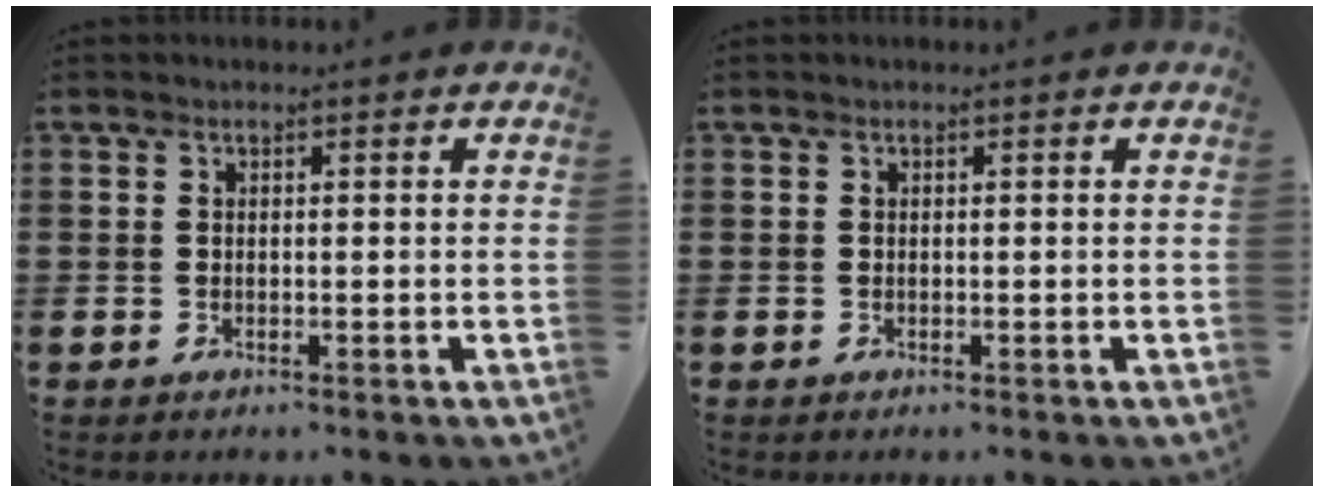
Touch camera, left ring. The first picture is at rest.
{"total": 0.0}